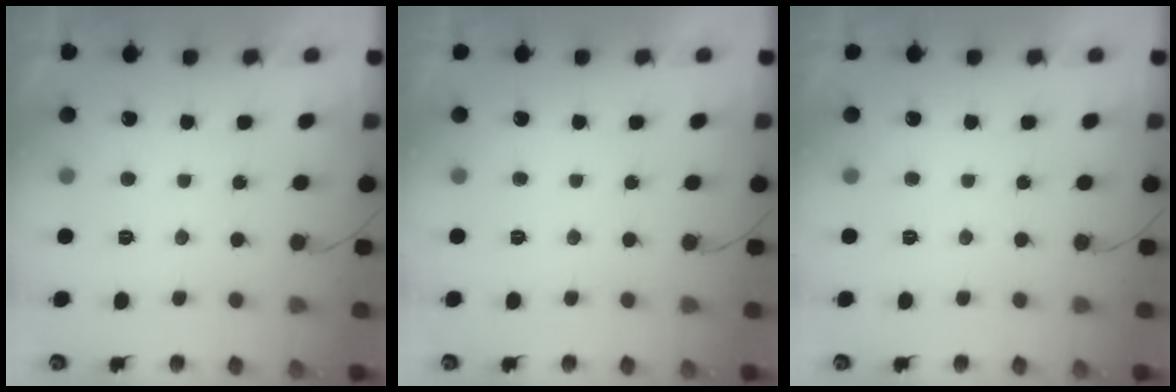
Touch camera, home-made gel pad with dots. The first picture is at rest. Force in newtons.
{"total": 0.0}
{"total": 0.0}